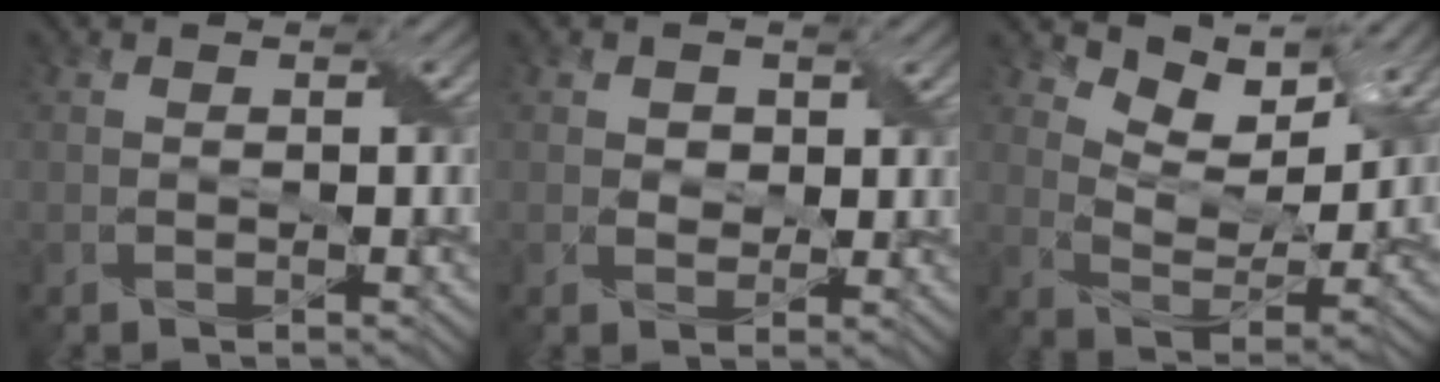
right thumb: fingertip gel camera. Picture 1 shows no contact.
{"total": 2.1, "force": [0.8, 1.8, 0.7], "torque": [-0.022, -0.001, 0.006]}
{"total": 9.0, "force": [6.7, 3.8, 4.8], "torque": [-0.103, -0.008, 0.115]}